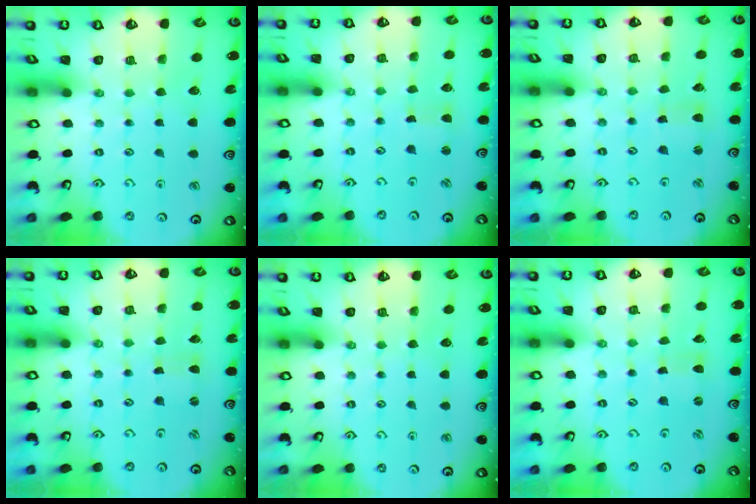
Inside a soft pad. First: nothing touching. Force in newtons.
{"total": 1.4, "press": 1.3, "slide": 0.3}
{"total": 2.7, "press": 2.7, "slide": 0.3}
{"total": 0.0}
{"total": 0.0}
{"total": 0.0}